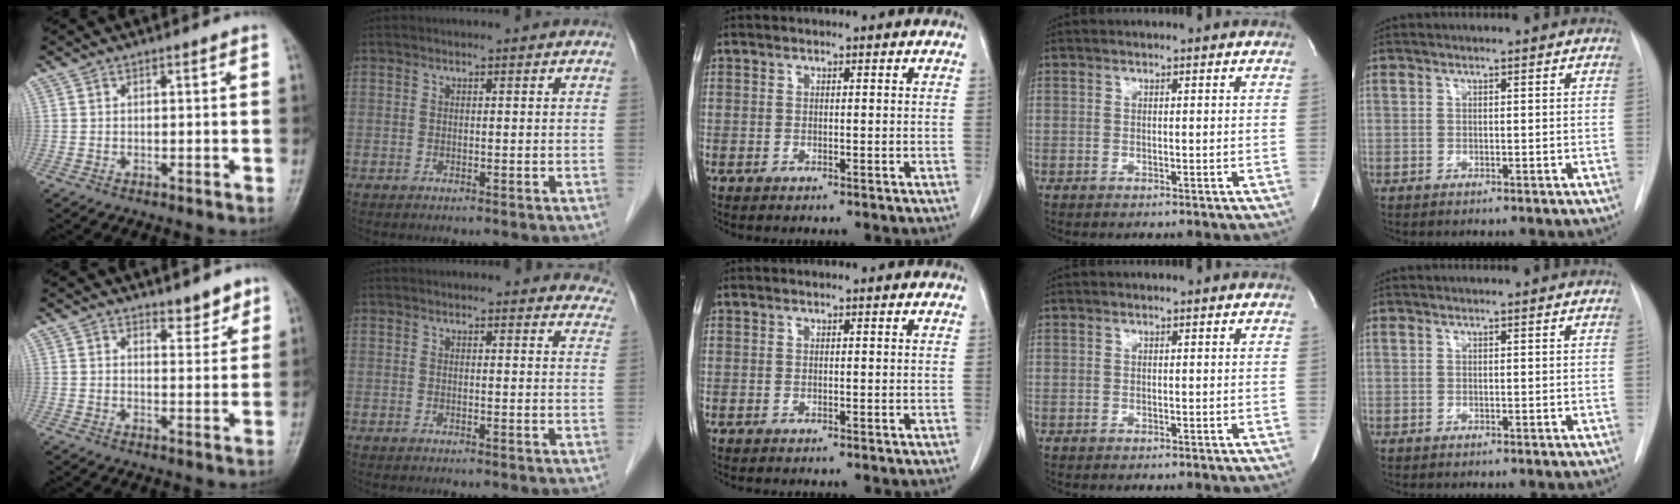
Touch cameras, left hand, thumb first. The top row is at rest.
{"thumb": {"total": 3.9, "force": [3.1, 1.6, 1.6], "torque": [-0.001, -0.023, 0.045]}, "index": {"total": 9.1, "force": [8.7, 2.5, 1.0], "torque": [0.033, -0.013, 0.058]}}